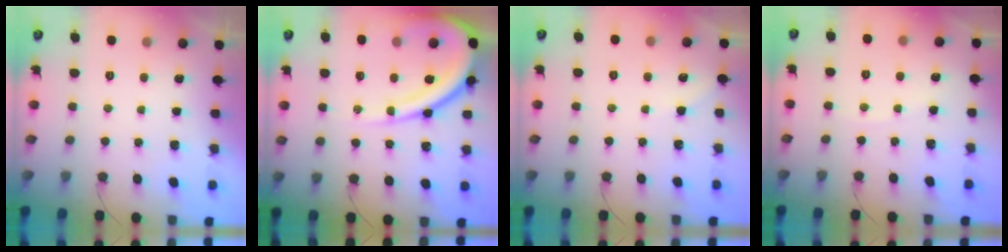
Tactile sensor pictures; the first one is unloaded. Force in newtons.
{"total": 16.0, "press": 15.9, "slide": 1.6}
{"total": 2.2, "press": 2.2, "slide": 0.3}
{"total": 1.5, "press": 1.4, "slide": 0.3}